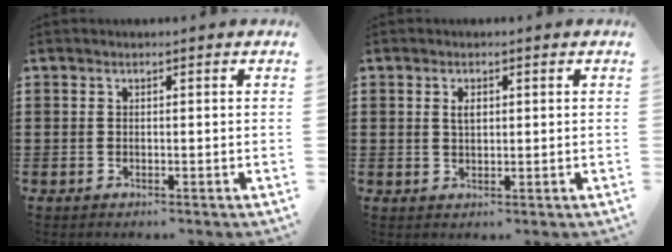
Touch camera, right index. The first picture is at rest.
{"total": 1.9, "force": [0.5, 0.9, 1.6], "torque": [-0.033, 0.005, 0.007]}